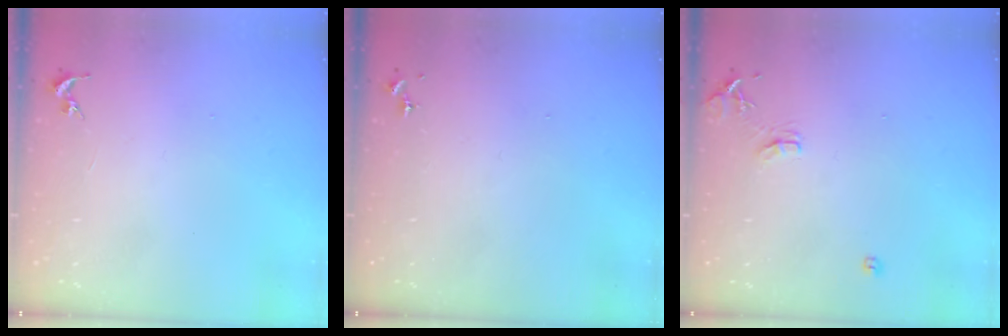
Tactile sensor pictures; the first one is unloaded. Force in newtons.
{"total": 0.0}
{"total": 8.6, "press": 8.6, "slide": 0.8}